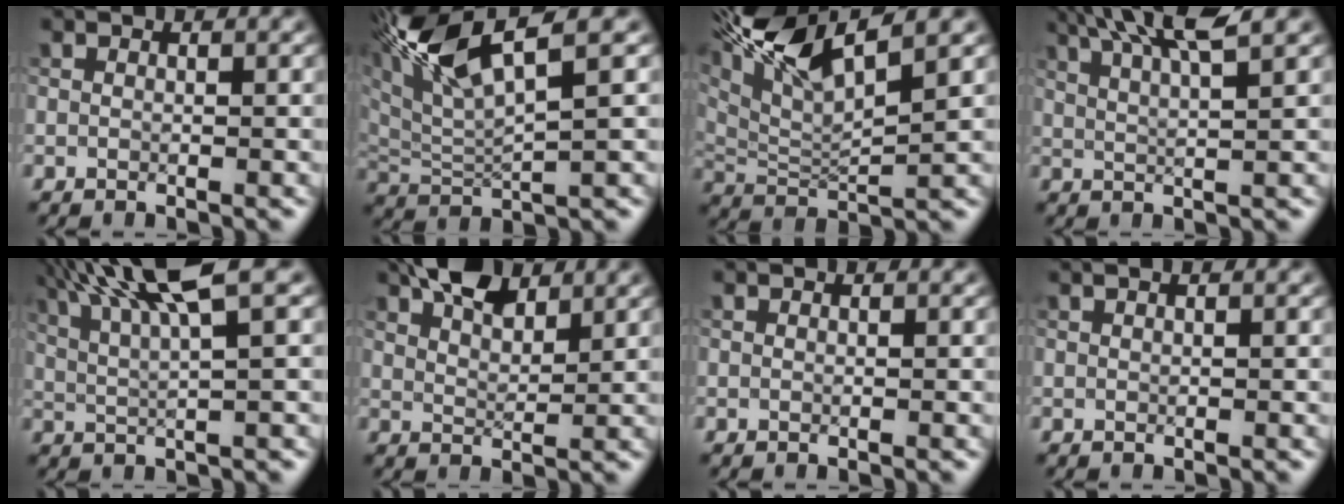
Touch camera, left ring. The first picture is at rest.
{"total": 8.8, "force": [5.2, 2.0, 6.8], "torque": [-0.149, 0.022, 0.098]}
{"total": 9.7, "force": [6.0, 2.5, 7.3], "torque": [-0.150, 0.017, 0.112]}
{"total": 6.6, "force": [4.1, 1.0, 5.0], "torque": [-0.071, 0.020, 0.051]}
{"total": 7.4, "force": [4.1, 1.0, 6.1], "torque": [-0.101, 0.019, 0.076]}
{"total": 4.8, "force": [3.5, 1.8, 2.7], "torque": [-0.047, 0.008, 0.061]}
{"total": 0.0}
{"total": 0.0}